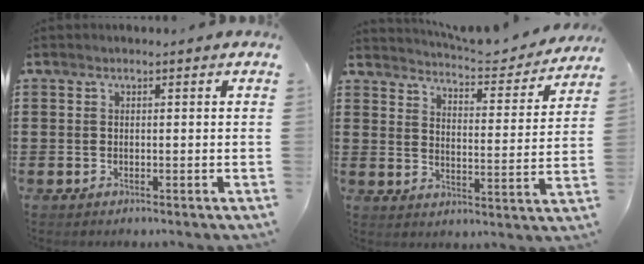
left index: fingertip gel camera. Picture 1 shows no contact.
{"total": 4.4, "force": [4.3, -0.2, 0.7], "torque": [-0.033, -0.039, 0.068]}